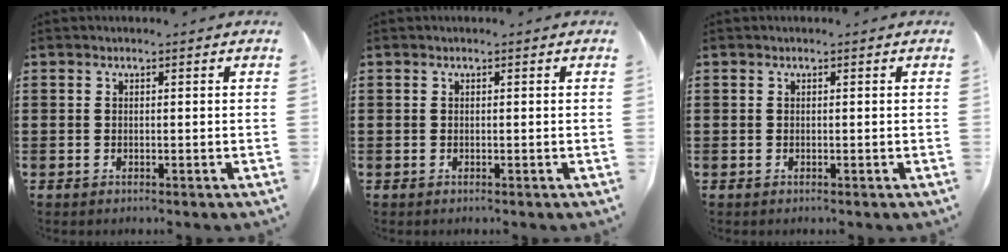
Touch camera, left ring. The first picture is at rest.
{"total": 0.0}
{"total": 0.0}